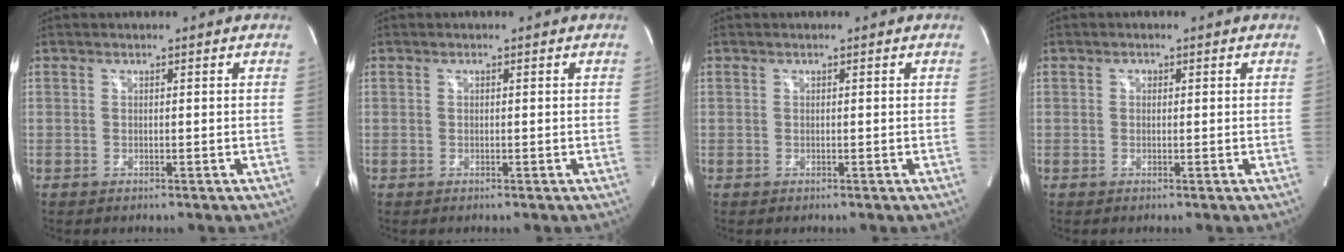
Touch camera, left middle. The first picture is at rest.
{"total": 0.0}
{"total": 0.0}
{"total": 0.6, "force": [0.1, 0.5, 0.3], "torque": [-0.003, 0.002, 0.001]}